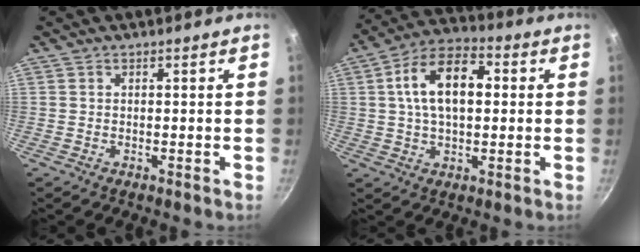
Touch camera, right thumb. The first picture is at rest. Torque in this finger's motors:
{"motor_torque": [0.55, 3.20, 1.67, 0.12, 0.27]}